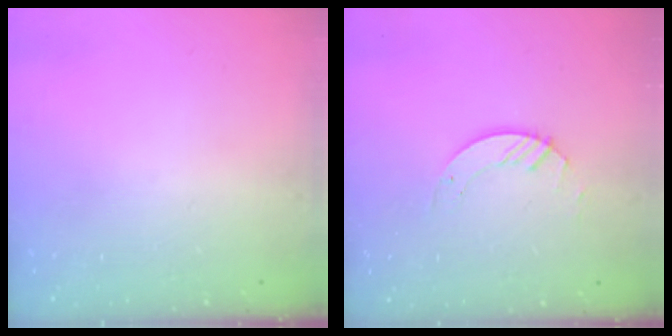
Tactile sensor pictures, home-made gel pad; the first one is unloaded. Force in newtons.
{"total": 3.3, "press": 3.3, "slide": 0.1}